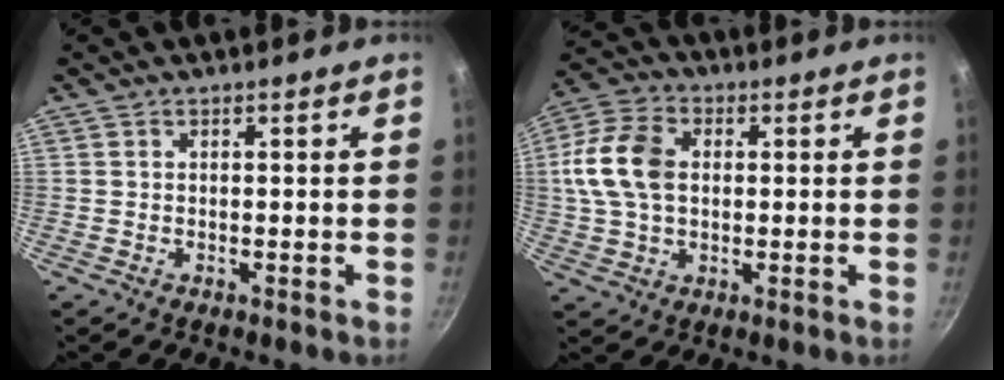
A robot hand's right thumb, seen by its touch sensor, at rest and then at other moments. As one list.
[{"total": 12.5, "force": [1.4, 8.6, 8.9], "torque": [-0.165, 0.017, 0.014]}]